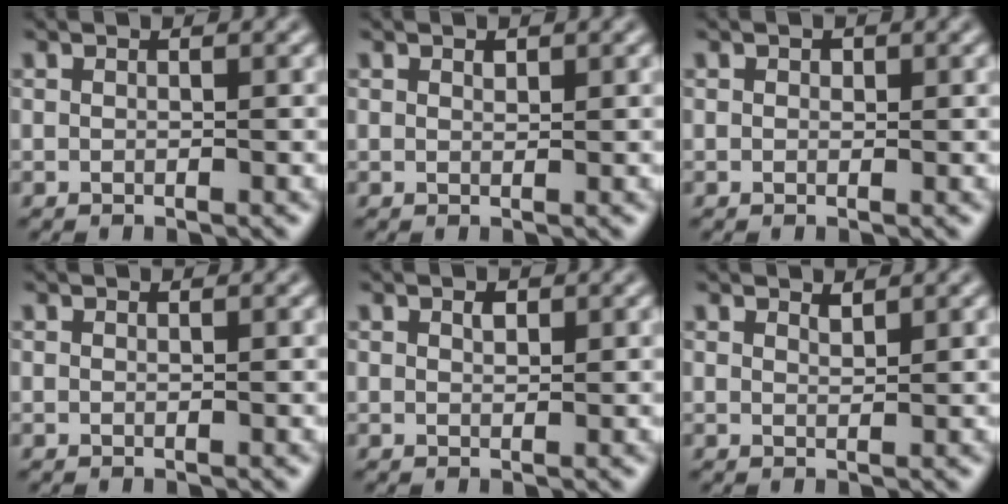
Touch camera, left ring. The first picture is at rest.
{"total": 0.6, "force": [0.4, 0.3, 0.2], "torque": [-0.005, -0.001, 0.007]}
{"total": 0.5, "force": [0.2, 0.4, 0.2], "torque": [-0.002, -0.002, 0.000]}
{"total": 0.0}
{"total": 0.9, "force": [0.5, 0.5, 0.5], "torque": [-0.011, 0.001, 0.008]}
{"total": 0.9, "force": [0.8, 0.1, 0.3], "torque": [-0.006, -0.002, 0.016]}